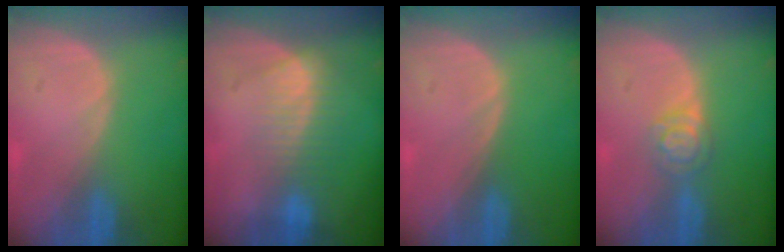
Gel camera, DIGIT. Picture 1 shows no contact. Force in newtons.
{"total": 7.4, "press": 6.2, "slide": 3.9}
{"total": 0.0}
{"total": 3.9, "press": 3.6, "slide": 1.5}